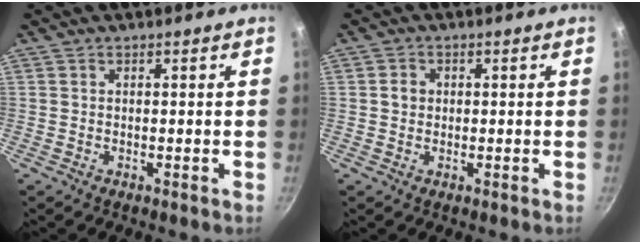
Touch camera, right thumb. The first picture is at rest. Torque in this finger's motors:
{"motor_torque": [-0.21, 0.55, 0.46, -0.30, 0.03]}